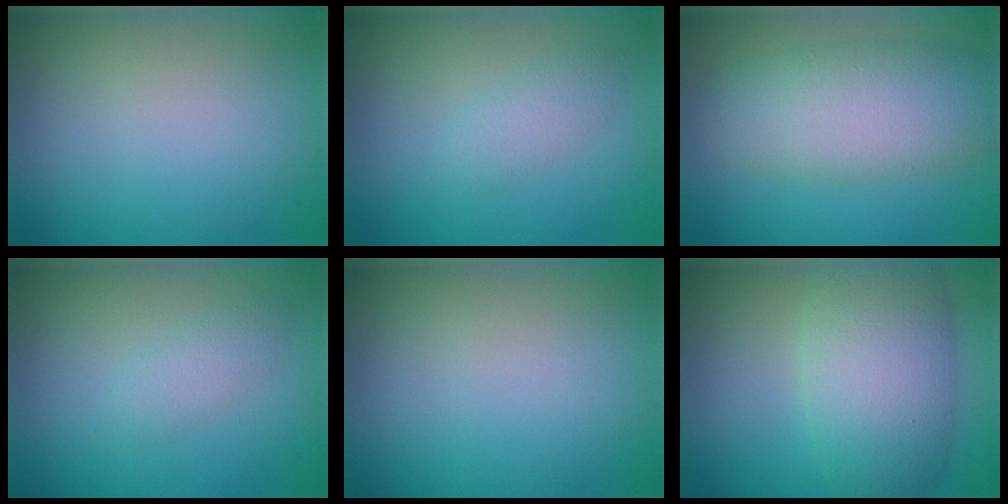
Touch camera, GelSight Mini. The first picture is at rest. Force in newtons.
{"total": 1.8, "press": 1.8, "slide": 0.1}
{"total": 7.1, "press": 7.1, "slide": 0.1}
{"total": 1.8, "press": 1.8, "slide": 0.1}
{"total": 0.0}
{"total": 7.9, "press": 7.9, "slide": 0.4}